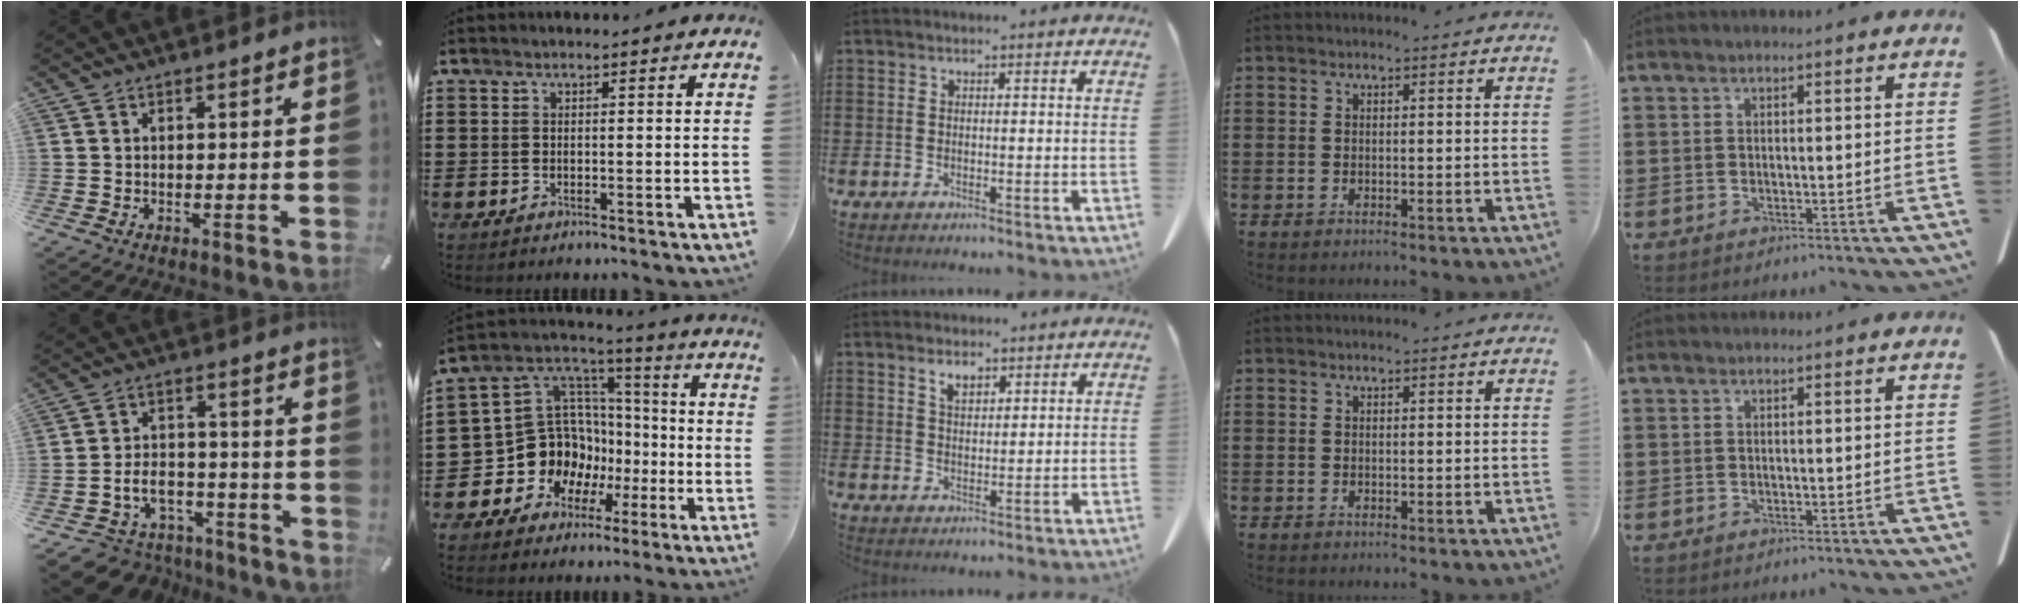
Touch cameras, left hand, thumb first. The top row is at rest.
{"thumb": {"total": 8.5, "force": [-4.1, 6.9, 2.6], "torque": [-0.062, 0.022, -0.071]}, "index": {"total": 13.1, "force": [-3.8, 11.8, 4.2], "torque": [-0.132, -0.017, -0.055]}, "middle": {"total": 3.0, "force": [2.3, 1.4, 1.4], "torque": [-0.025, 0.000, 0.041]}}